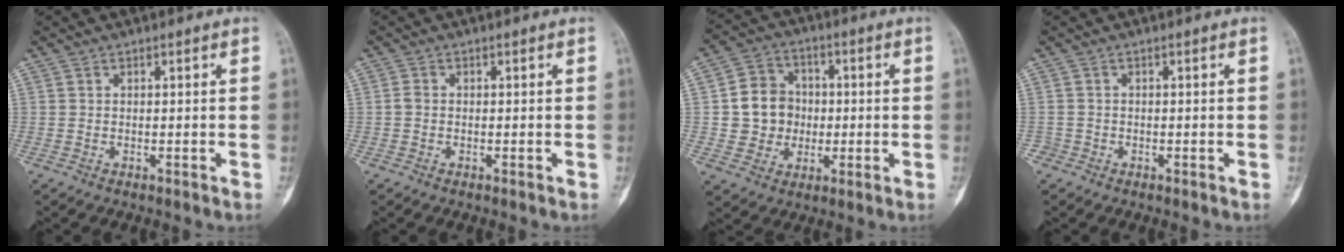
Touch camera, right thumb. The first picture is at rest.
{"total": 1.0, "force": [-0.2, 0.8, 0.6], "torque": [-0.012, 0.002, -0.009]}
{"total": 10.3, "force": [0.0, 9.5, 4.0], "torque": [-0.023, 0.018, -0.002]}
{"total": 1.3, "force": [-0.8, 1.0, -0.1], "torque": [0.004, 0.006, -0.020]}